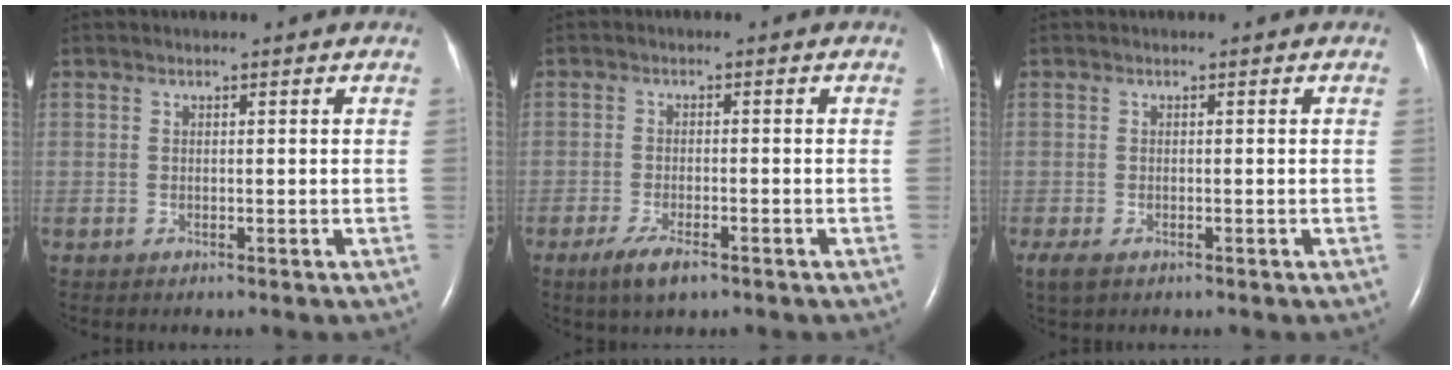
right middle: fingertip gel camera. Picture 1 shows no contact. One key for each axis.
{"total": 4.4, "fx": -2.8, "fy": 1.1, "fz": 3.2, "tx": -0.072, "ty": -0.008, "tz": -0.048}
{"total": 3.4, "fx": -2.1, "fy": 1.7, "fz": 2.1, "tx": -0.052, "ty": -0.012, "tz": -0.034}